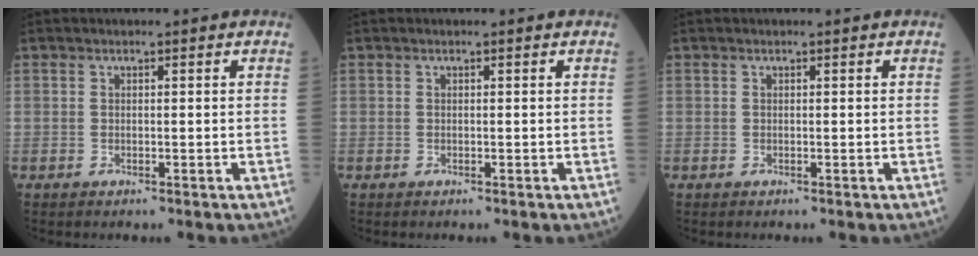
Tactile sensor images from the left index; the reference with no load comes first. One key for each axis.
{"total": 0.0}
{"total": 0.0}